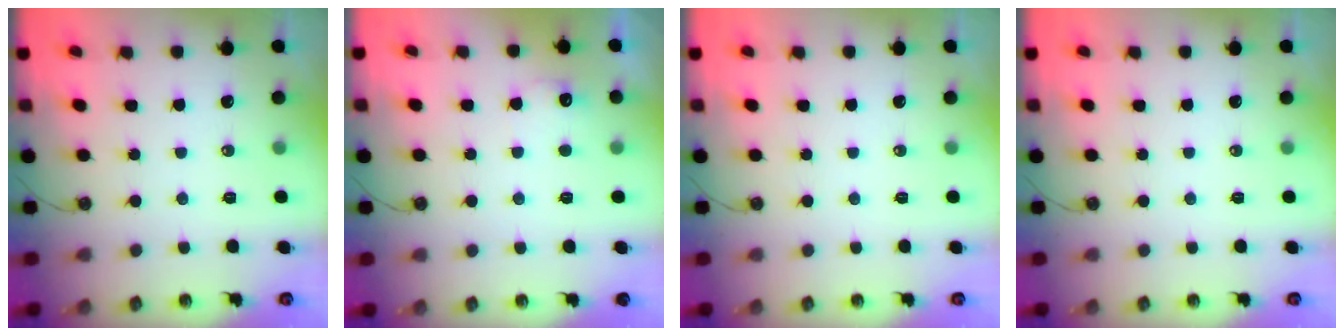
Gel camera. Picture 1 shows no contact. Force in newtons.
{"total": 5.8, "press": 5.7, "slide": 1.1}
{"total": 0.0}
{"total": 0.0}